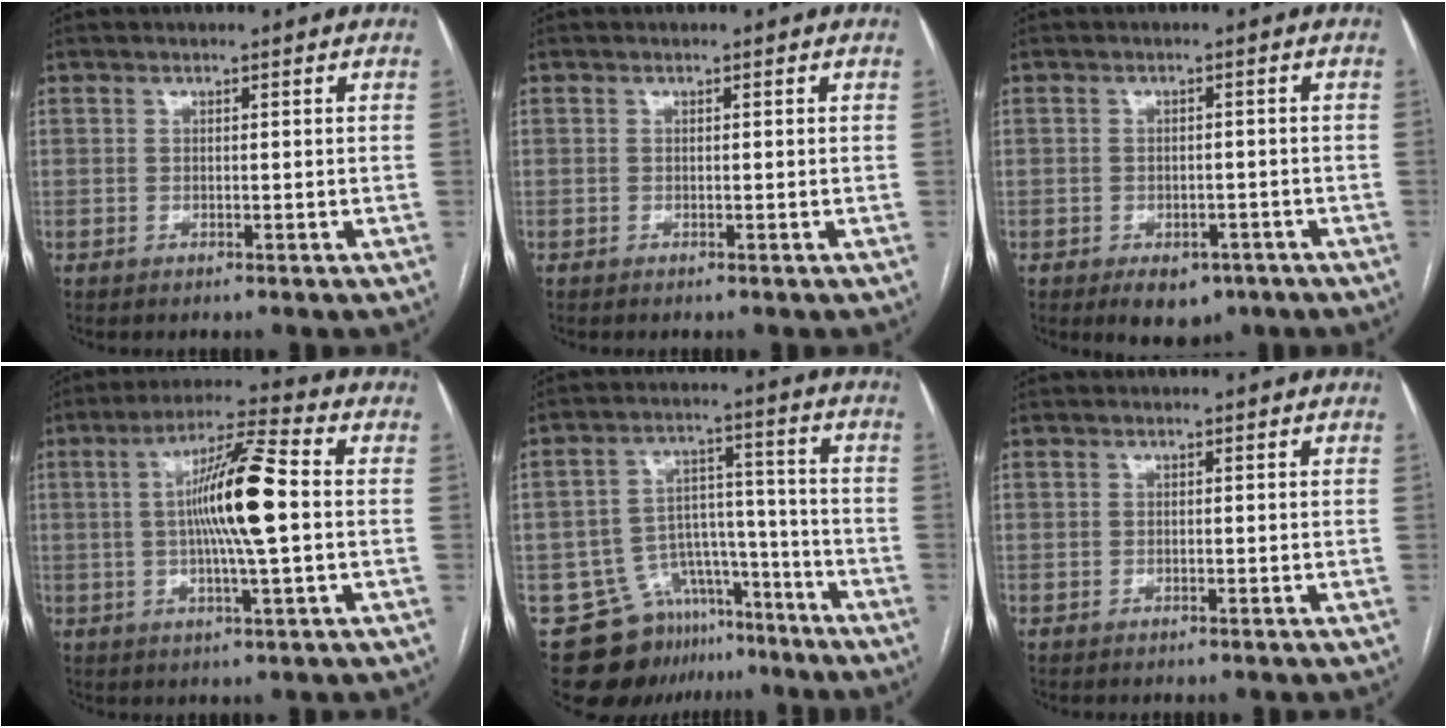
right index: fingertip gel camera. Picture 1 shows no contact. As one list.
[{"total": 0.0}, {"total": 5.7, "force": [-3.7, 3.4, 2.7], "torque": [-0.027, 0.001, -0.043]}, {"total": 11.9, "force": [0.3, 0.4, 11.8], "torque": [-0.214, 0.009, -0.001]}, {"total": 13.0, "force": [-9.9, 8.0, 2.7], "torque": [-0.034, 0.067, -0.146]}, {"total": 0.0}]